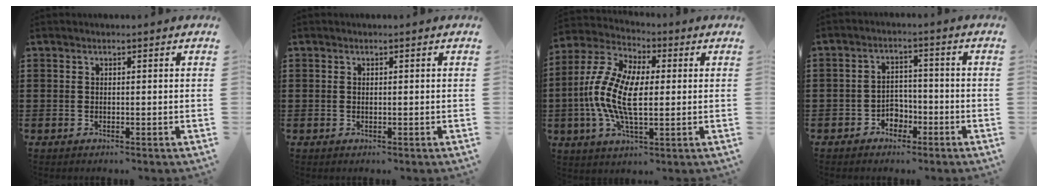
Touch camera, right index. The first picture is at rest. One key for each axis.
{"total": 0.0}
{"total": 11.3, "fx": -0.9, "fy": 5.2, "fz": 10.0, "tx": -0.233, "ty": -0.010, "tz": -0.022}
{"total": 3.1, "fx": -1.9, "fy": 2.2, "fz": 1.0, "tx": -0.025, "ty": 0.006, "tz": -0.041}